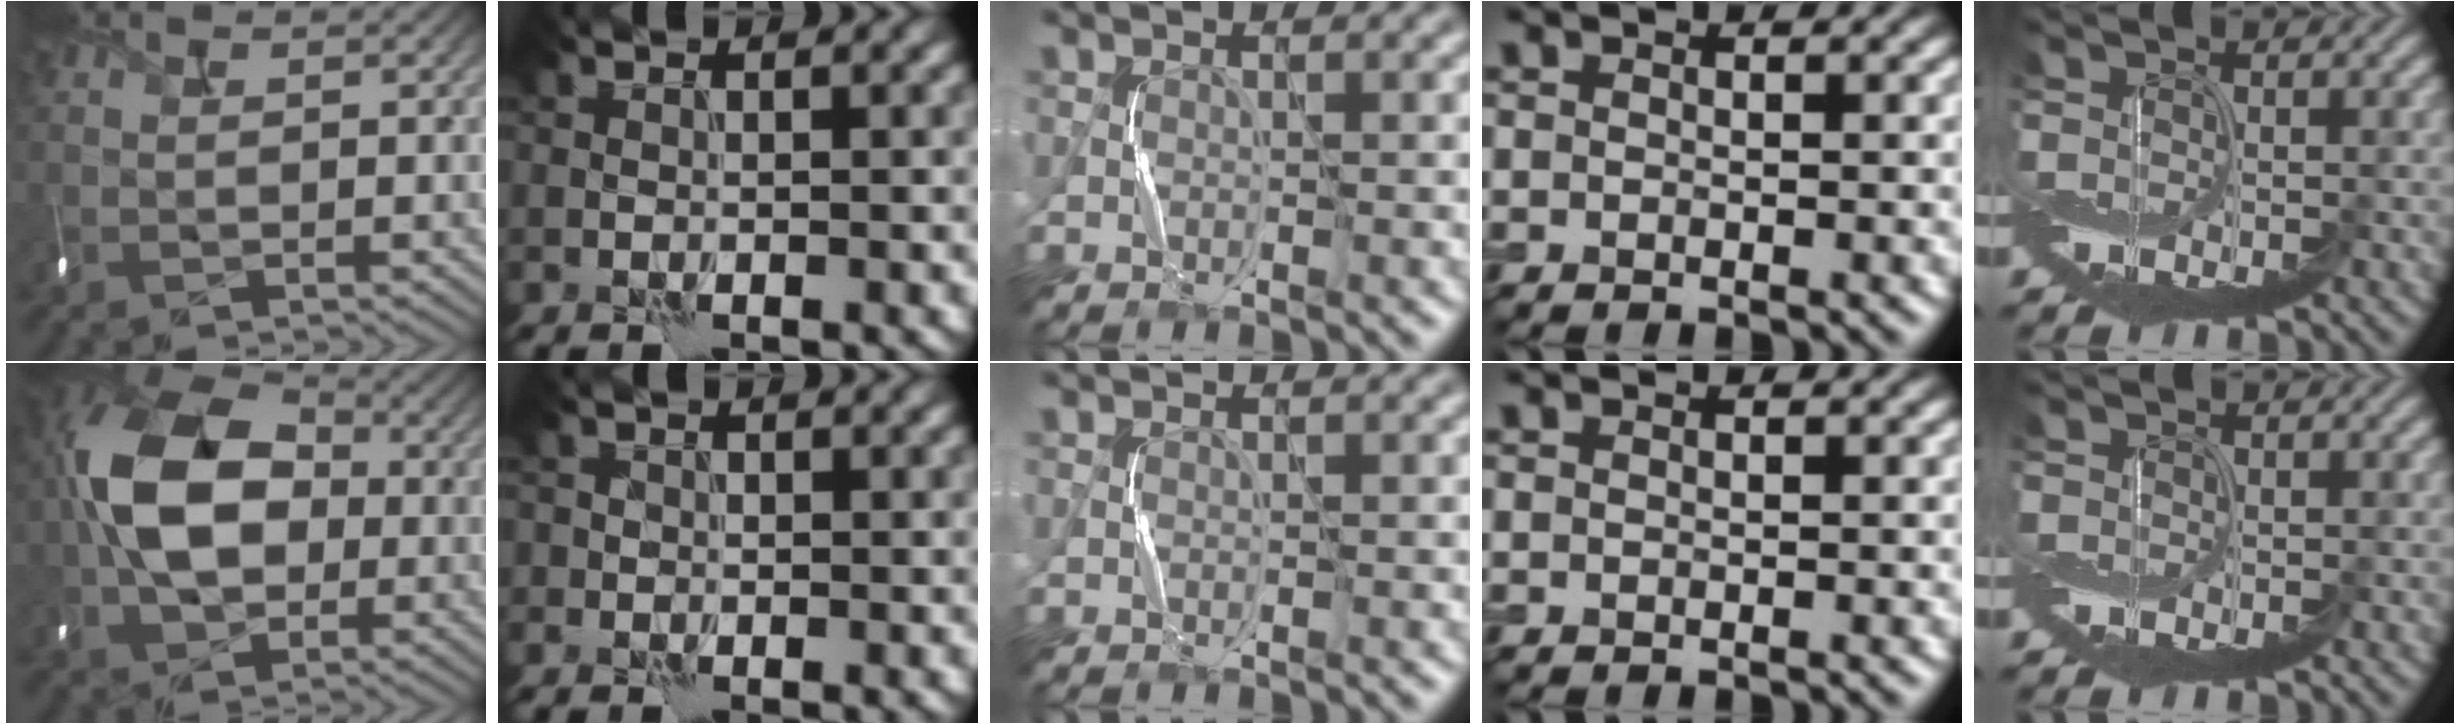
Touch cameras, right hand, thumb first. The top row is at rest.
{"thumb": {"total": 12.7, "force": [-0.5, 9.0, 9.1], "torque": [-0.179, 0.006, -0.022]}, "index": {"total": 0.7, "force": [-0.2, 0.7, 0.0], "torque": [0.008, -0.004, -0.007]}, "little": {"total": 0.6, "force": [0.0, 0.6, -0.1], "torque": [0.003, -0.001, -0.002]}}